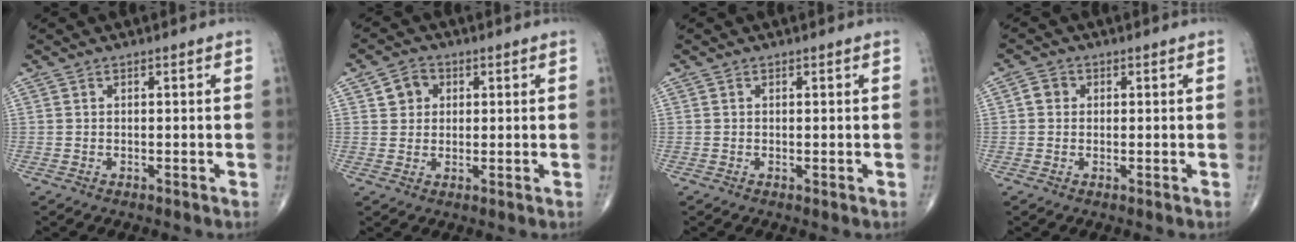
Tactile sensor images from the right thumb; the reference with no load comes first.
{"total": 4.3, "force": [1.3, 3.7, 1.7], "torque": [-0.006, 0.000, 0.019]}
{"total": 0.0}
{"total": 2.3, "force": [0.2, 2.1, 1.0], "torque": [-0.008, 0.006, 0.000]}